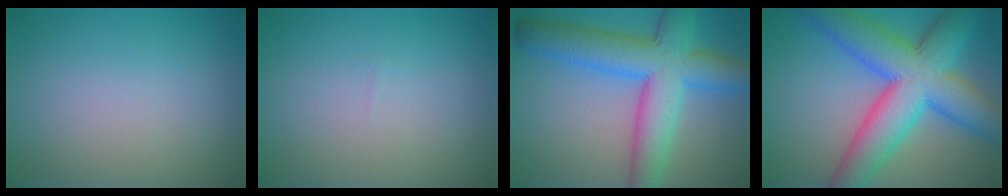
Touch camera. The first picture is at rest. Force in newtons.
{"total": 0.0}
{"total": 9.4, "press": 9.4, "slide": 0.3}
{"total": 11.7, "press": 11.7, "slide": 0.4}